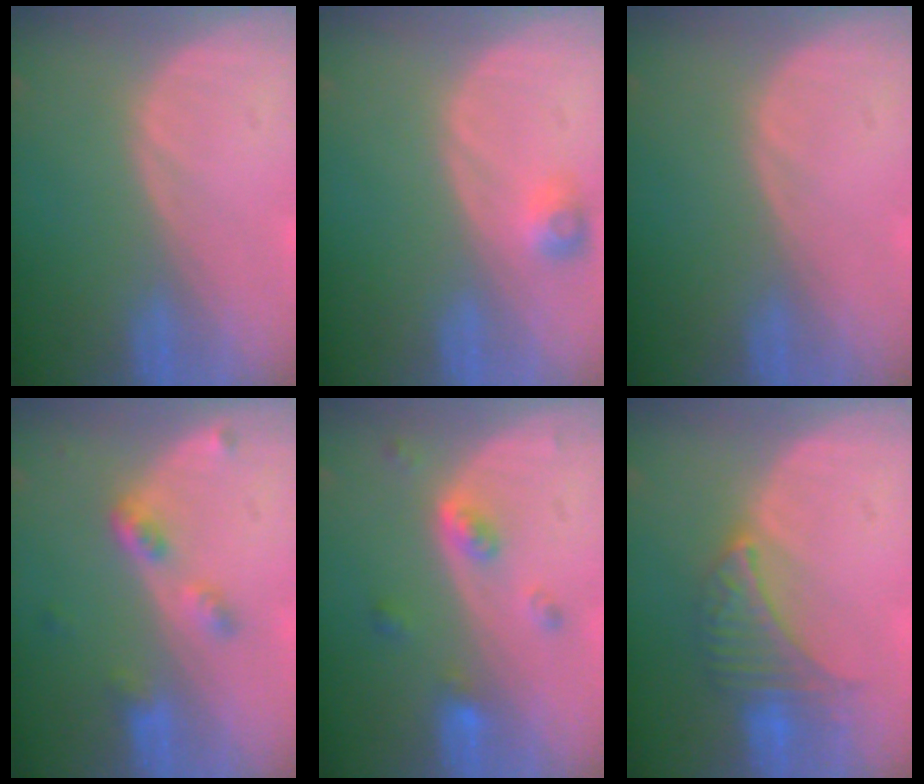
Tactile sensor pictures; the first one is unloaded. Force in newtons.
{"total": 2.5, "press": 2.3, "slide": 1.0}
{"total": 0.0}
{"total": 4.2, "press": 3.9, "slide": 1.6}
{"total": 4.3, "press": 3.9, "slide": 1.8}
{"total": 6.5, "press": 6.5, "slide": 0.5}